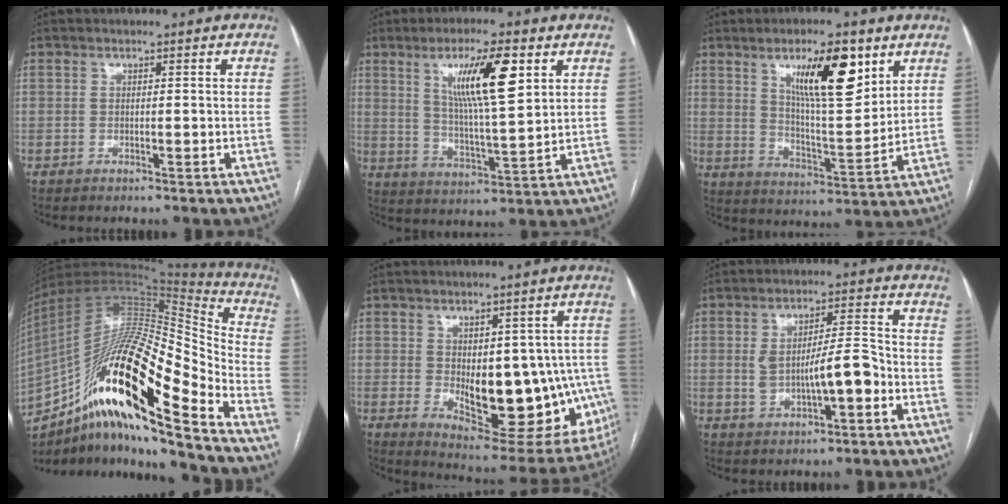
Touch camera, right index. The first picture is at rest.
{"total": 11.8, "force": [4.9, 1.3, 10.7], "torque": [-0.189, 0.000, 0.087]}
{"total": 13.2, "force": [6.8, 2.9, 10.9], "torque": [-0.182, -0.004, 0.116]}
{"total": 27.0, "force": [-14.0, 4.2, 22.7], "torque": [-0.395, 0.000, -0.243]}
{"total": 18.2, "force": [-2.3, 9.0, 15.6], "torque": [-0.176, 0.003, -0.004]}
{"total": 8.5, "force": [-1.5, 2.6, 7.9], "torque": [-0.140, 0.020, -0.018]}